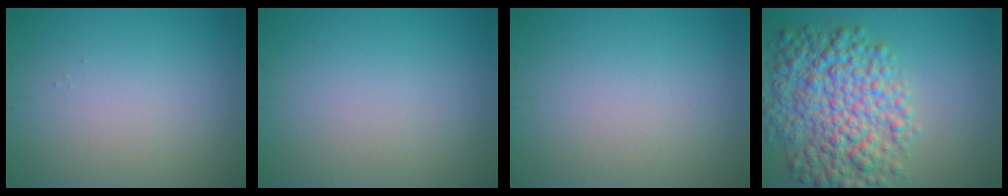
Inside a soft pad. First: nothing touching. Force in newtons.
{"total": 0.0}
{"total": 0.0}
{"total": 8.8, "press": 8.8, "slide": 0.3}